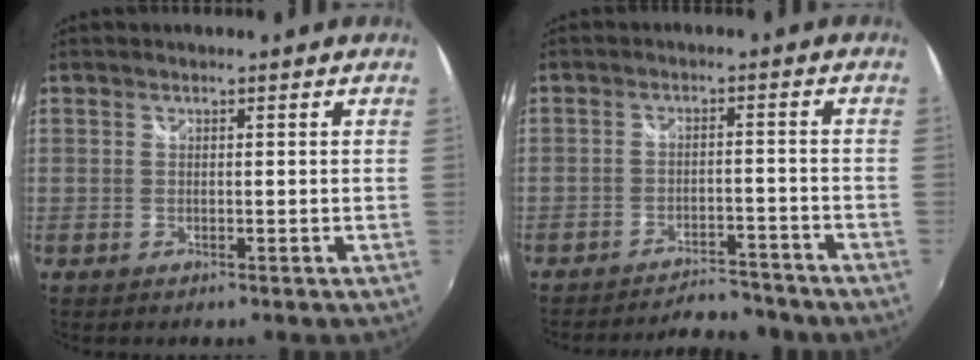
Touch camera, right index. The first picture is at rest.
{"total": 9.8, "force": [-9.2, 2.1, 2.5], "torque": [-0.060, 0.011, -0.119]}